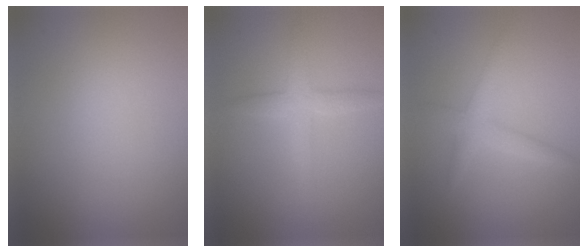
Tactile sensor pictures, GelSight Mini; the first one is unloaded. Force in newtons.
{"total": 2.7, "press": 2.7, "slide": 0.1}
{"total": 2.1, "press": 2.1, "slide": 0.3}